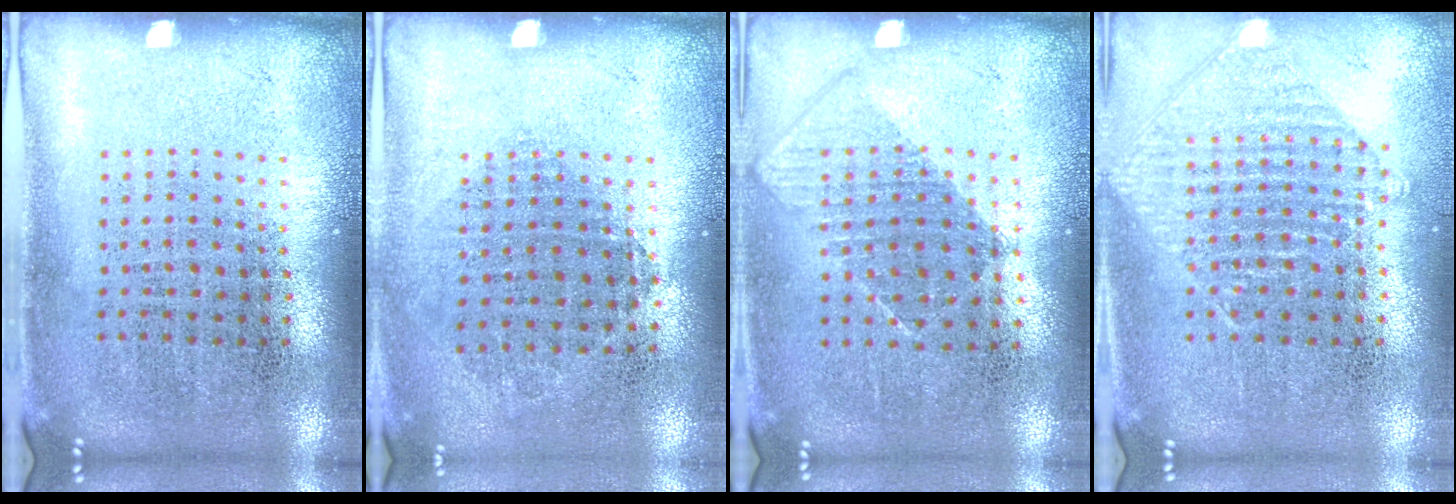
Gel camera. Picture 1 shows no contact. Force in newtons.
{"total": 0.8, "press": 0.8, "slide": 0.3}
{"total": 0.8, "press": 0.7, "slide": 0.4}
{"total": 0.9, "press": 0.9, "slide": 0.0}